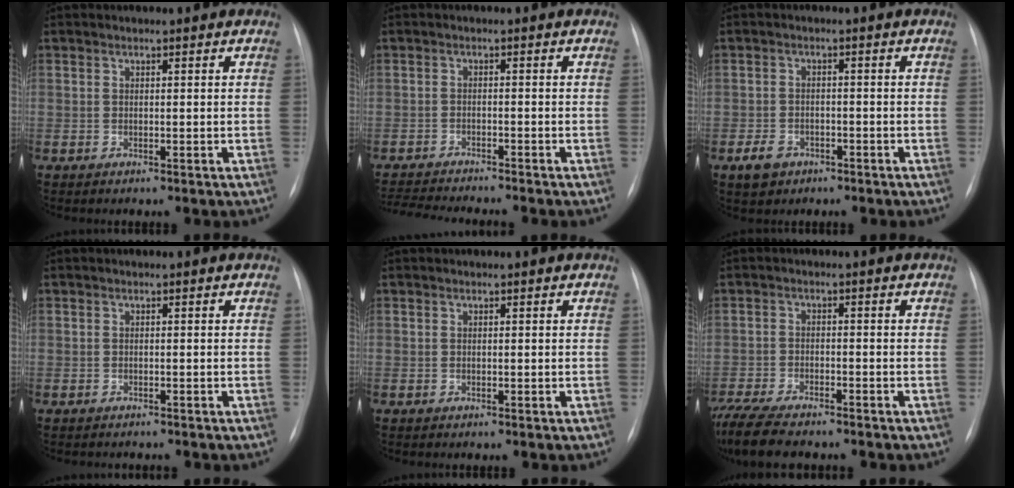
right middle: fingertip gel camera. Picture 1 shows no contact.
{"total": 8.5, "force": [-7.9, -0.6, 3.0], "torque": [-0.047, -0.012, -0.126]}
{"total": 3.6, "force": [-2.1, 2.6, 1.3], "torque": [-0.026, 0.003, -0.028]}
{"total": 1.8, "force": [-1.7, 0.7, 0.2], "torque": [-0.006, -0.004, -0.020]}
{"total": 0.0}
{"total": 12.5, "force": [-10.4, 3.1, 6.1], "torque": [-0.128, -0.019, -0.167]}